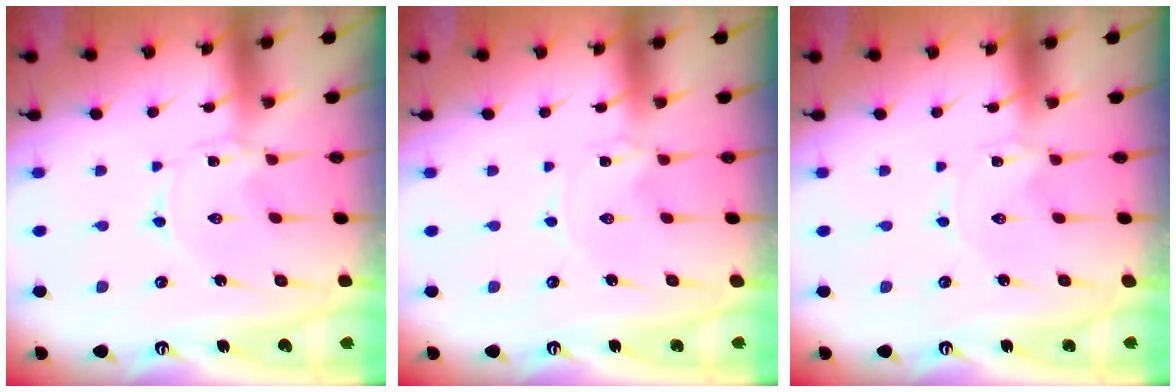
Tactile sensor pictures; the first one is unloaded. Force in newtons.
{"total": 0.0}
{"total": 0.0}